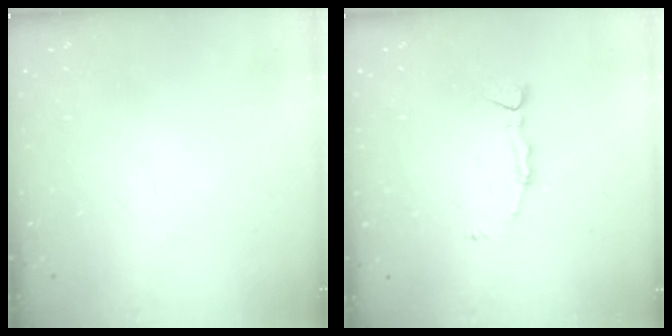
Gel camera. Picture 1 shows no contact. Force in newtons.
{"total": 3.5, "press": 3.5, "slide": 0.1}